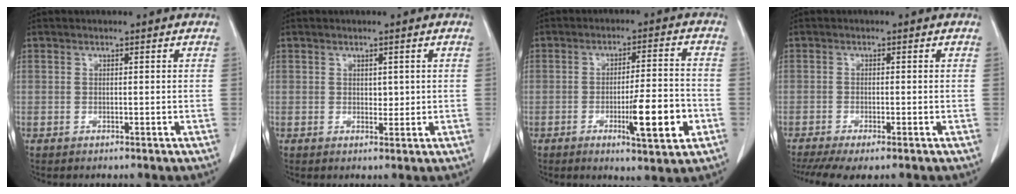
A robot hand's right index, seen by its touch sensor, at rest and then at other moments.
{"total": 1.4, "force": [0.4, 0.9, 0.9], "torque": [-0.009, -0.003, 0.007]}
{"total": 9.7, "force": [-3.4, 1.0, 9.0], "torque": [-0.135, -0.007, -0.049]}
{"total": 6.3, "force": [-4.7, 1.0, 4.1], "torque": [-0.067, -0.013, -0.080]}